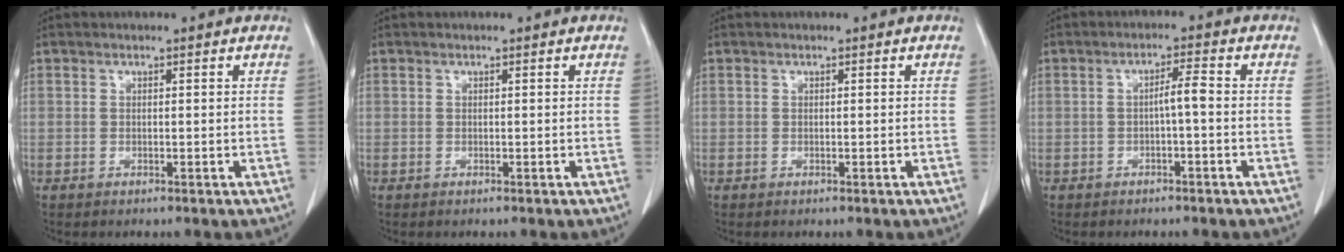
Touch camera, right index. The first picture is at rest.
{"total": 0.0}
{"total": 0.0}
{"total": 2.8, "force": [-0.5, 0.2, 2.7], "torque": [-0.044, 0.006, -0.009]}